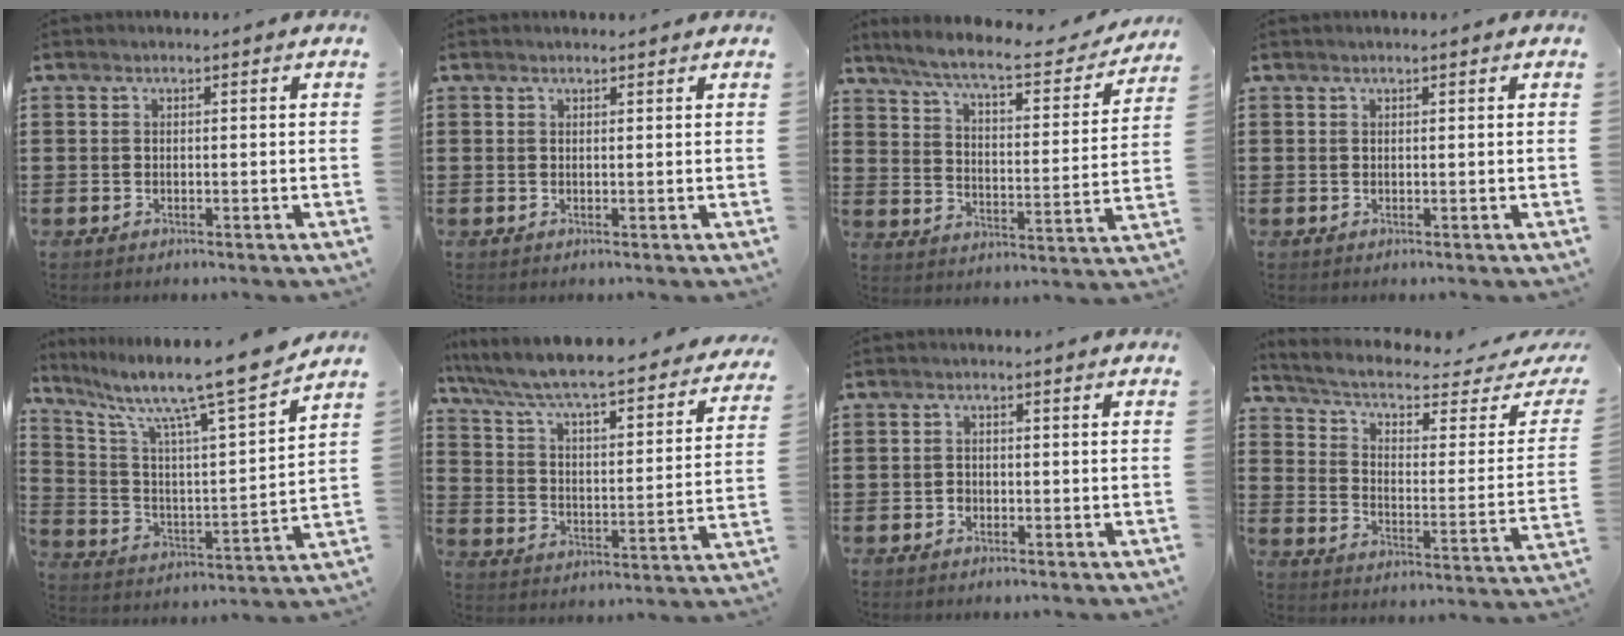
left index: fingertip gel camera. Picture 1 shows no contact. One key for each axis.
{"total": 0.7, "fx": 0.6, "fy": 0.1, "fz": 0.2, "tx": -0.005, "ty": 0.000, "tz": 0.013}
{"total": 7.8, "fx": 6.6, "fy": 0.3, "fz": 4.1, "tx": -0.106, "ty": -0.038, "tz": 0.109}
{"total": 0.6, "fx": 0.4, "fy": 0.0, "fz": 0.4, "tx": -0.008, "ty": 0.000, "tz": 0.008}
{"total": 11.5, "fx": 9.4, "fy": 0.6, "fz": 6.6, "tx": -0.146, "ty": -0.068, "tz": 0.147}
{"total": 5.8, "fx": 5.1, "fy": -0.1, "fz": 2.7, "tx": -0.077, "ty": -0.051, "tz": 0.076}
{"total": 0.9, "fx": -0.4, "fy": 0.8, "fz": 0.3, "tx": -0.009, "ty": 0.001, "tz": -0.009}
{"total": 4.4, "fx": 2.7, "fy": 1.4, "fz": 3.2, "tx": -0.078, "ty": -0.023, "tz": 0.039}